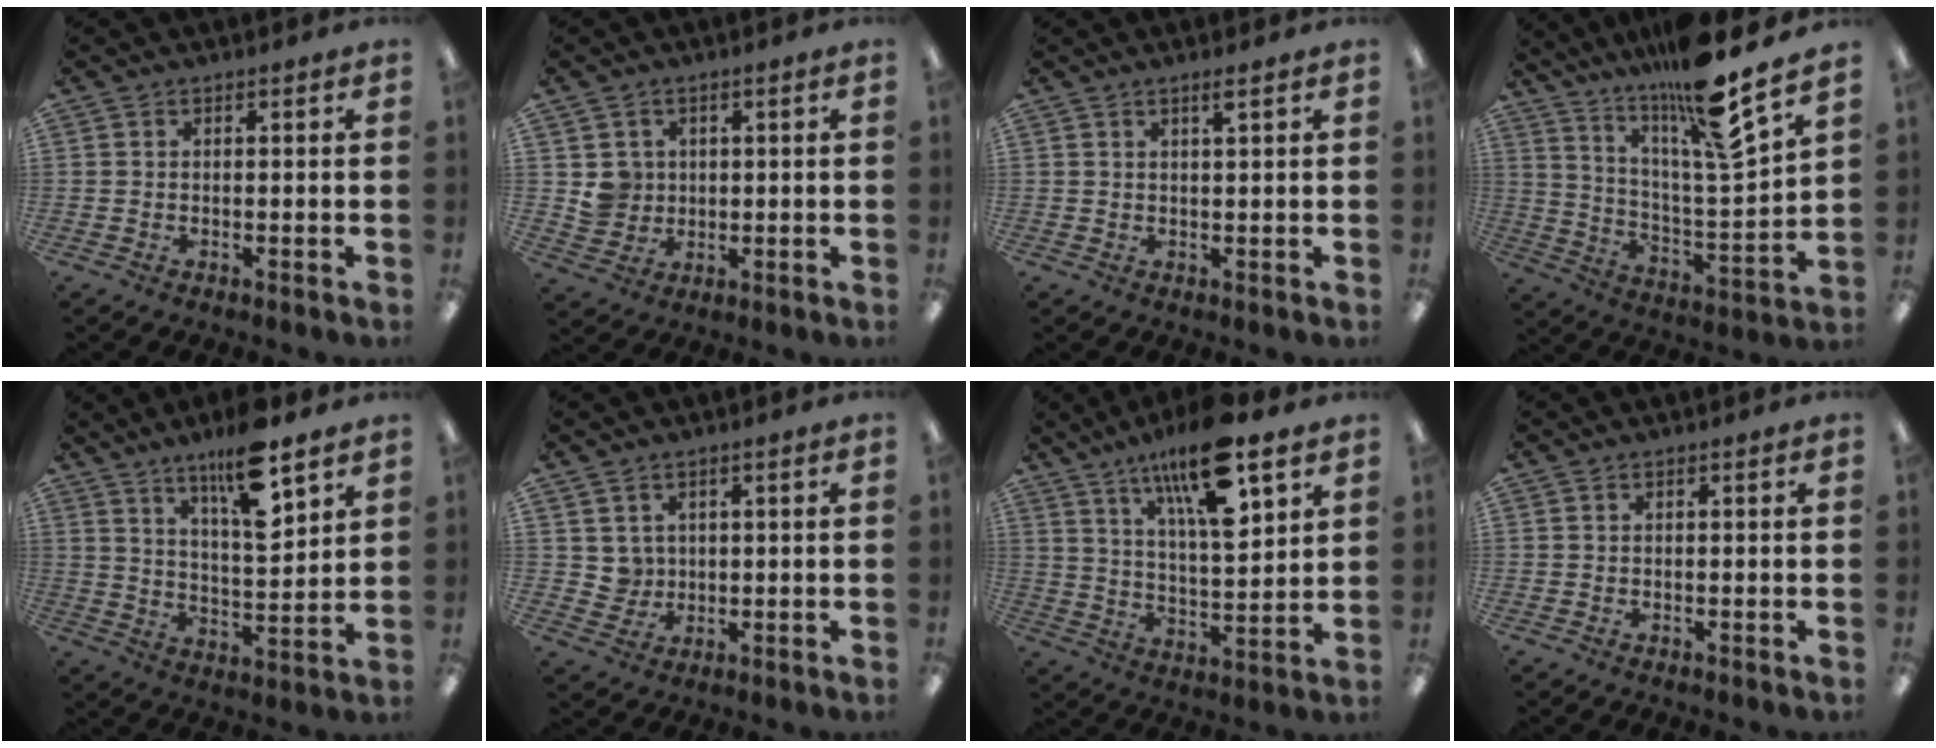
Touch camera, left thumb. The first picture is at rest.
{"total": 5.0, "force": [1.2, 4.8, 0.7], "torque": [-0.005, 0.001, 0.022]}
{"total": 1.9, "force": [1.4, 0.0, 1.3], "torque": [-0.029, -0.002, 0.024]}
{"total": 17.6, "force": [13.8, 0.8, 10.9], "torque": [-0.191, -0.096, 0.215]}
{"total": 13.6, "force": [9.8, 2.9, 8.9], "torque": [-0.148, -0.055, 0.163]}
{"total": 3.8, "force": [2.1, 3.2, -0.2], "torque": [-0.003, -0.005, 0.038]}
{"total": 17.4, "force": [11.4, 4.5, 12.3], "torque": [-0.205, -0.058, 0.184]}
{"total": 0.0}